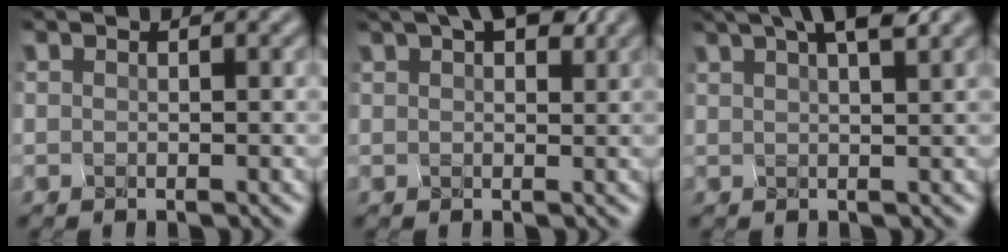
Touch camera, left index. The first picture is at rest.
{"total": 5.1, "force": [3.5, 1.5, 3.4], "torque": [-0.036, 0.021, 0.050]}
{"total": 5.1, "force": [3.4, 0.8, 3.7], "torque": [-0.030, 0.024, 0.046]}